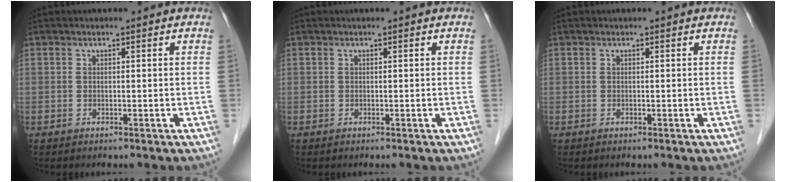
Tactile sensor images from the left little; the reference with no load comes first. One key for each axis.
{"total": 0.0}
{"total": 0.0}